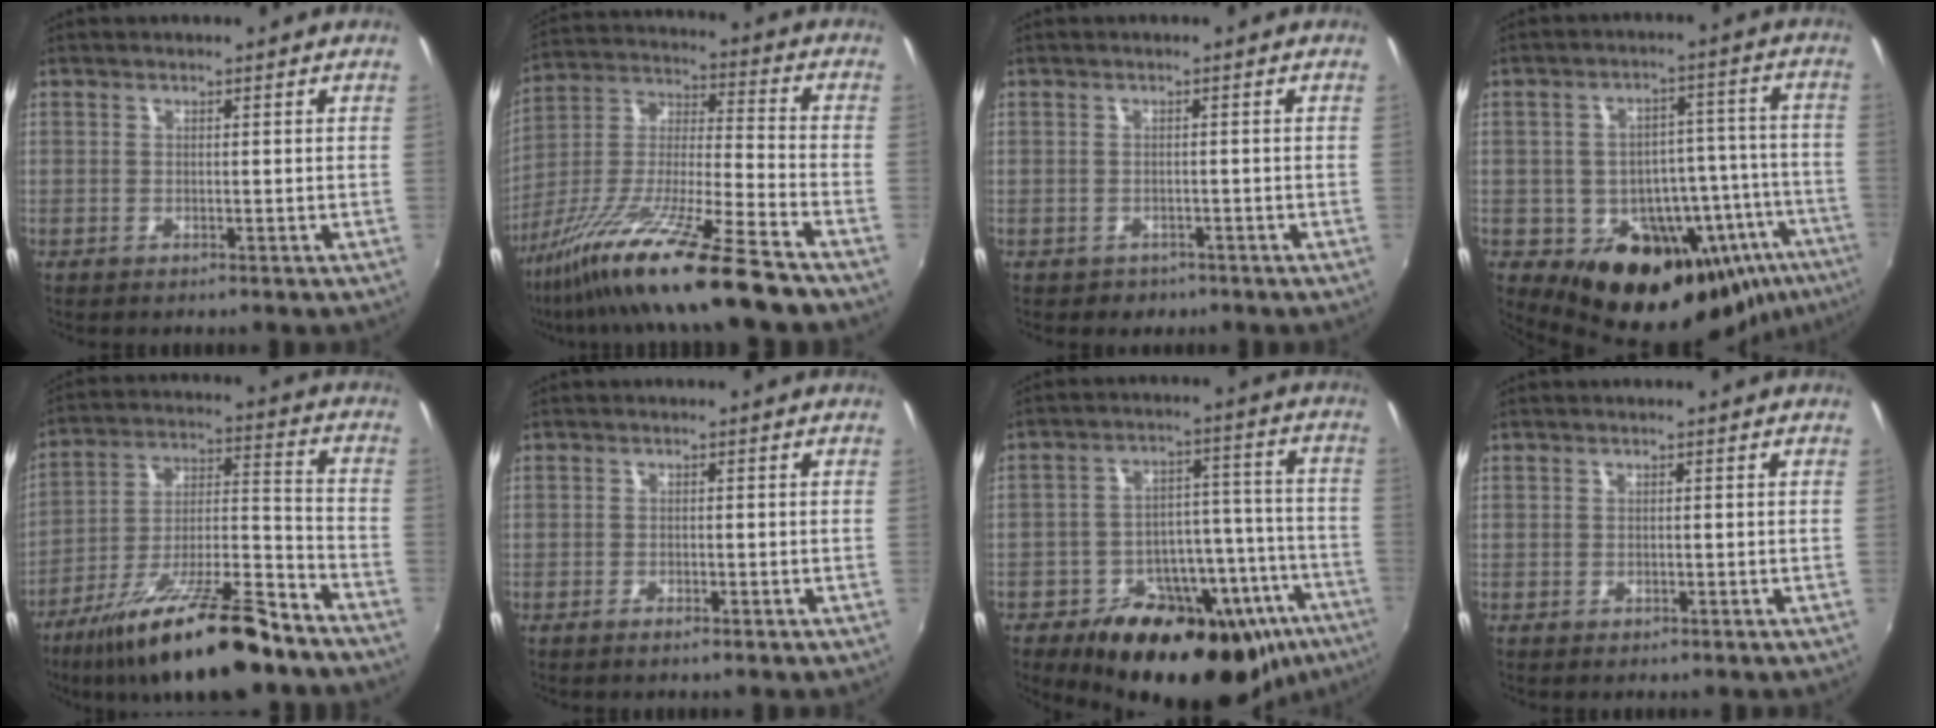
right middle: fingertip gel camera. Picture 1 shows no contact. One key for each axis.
{"total": 20.2, "fx": -14.8, "fy": 0.3, "fz": 13.8, "tx": -0.261, "ty": -0.033, "tz": -0.263}
{"total": 2.6, "fx": -1.5, "fy": 2.0, "fz": 0.6, "tx": -0.018, "ty": -0.006, "tz": -0.019}
{"total": 24.0, "fx": -12.8, "fy": 15.4, "fz": 13.3, "tx": -0.205, "ty": 0.021, "tz": -0.154}
{"total": 21.7, "fx": -15.3, "fy": 5.0, "fz": 14.6, "tx": -0.248, "ty": -0.012, "tz": -0.242}
{"total": 1.6, "fx": -1.2, "fy": 0.3, "fz": 1.1, "tx": -0.023, "ty": -0.002, "tz": -0.021}
{"total": 27.7, "fx": -17.6, "fy": 14.4, "fz": 15.7, "tx": -0.237, "ty": 0.025, "tz": -0.228}
{"total": 0.6, "fx": -0.4, "fy": 0.3, "fz": 0.3, "tx": -0.004, "ty": -0.003, "tz": -0.006}